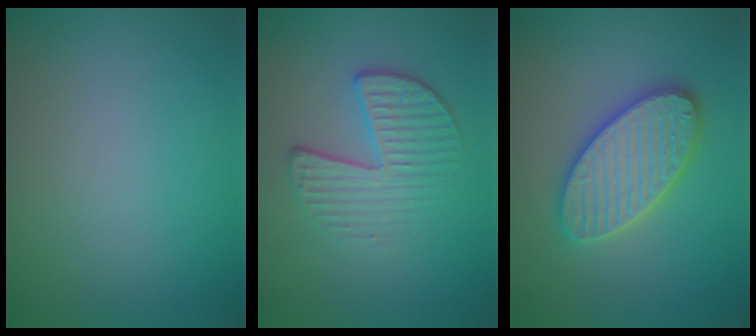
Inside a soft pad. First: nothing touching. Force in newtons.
{"total": 3.5, "press": 3.2, "slide": 1.4}
{"total": 5.6, "press": 5.5, "slide": 0.6}